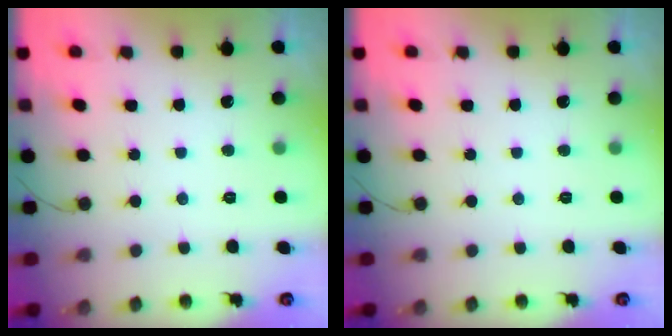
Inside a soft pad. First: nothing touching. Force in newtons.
{"total": 0.0}